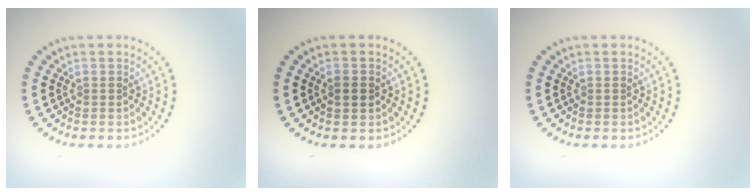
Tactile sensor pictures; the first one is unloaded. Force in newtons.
{"total": 1.5, "press": 1.5, "slide": 0.1}
{"total": 0.0}